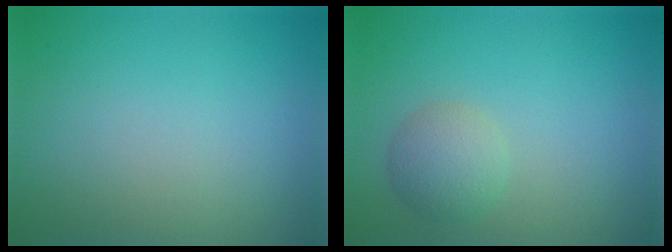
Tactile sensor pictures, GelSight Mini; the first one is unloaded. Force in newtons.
{"total": 1.9, "press": 1.9, "slide": 0.1}